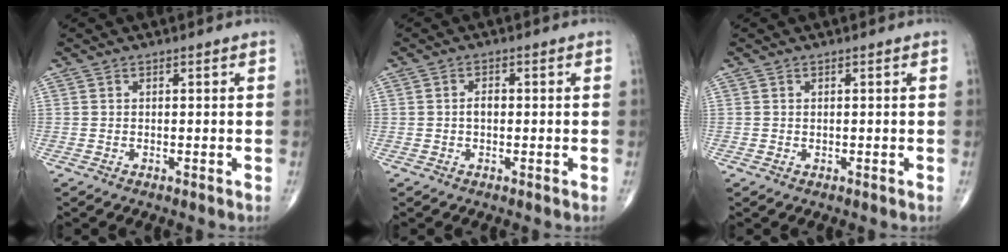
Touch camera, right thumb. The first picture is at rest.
{"total": 1.8, "force": [-0.2, 1.2, 1.4], "torque": [-0.020, 0.004, -0.006]}
{"total": 0.0}